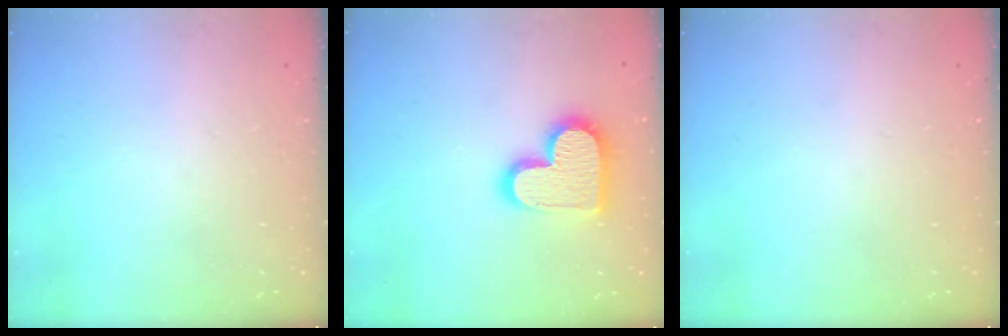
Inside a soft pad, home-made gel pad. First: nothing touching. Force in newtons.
{"total": 16.6, "press": 16.6, "slide": 1.1}
{"total": 0.0}